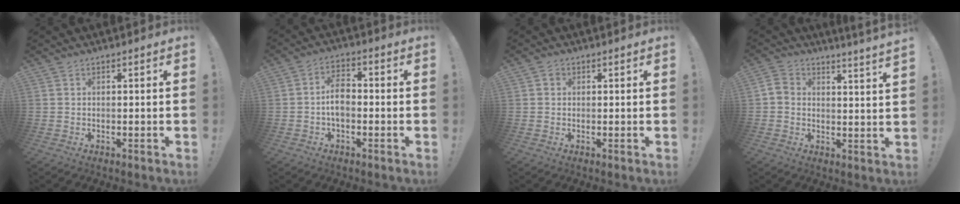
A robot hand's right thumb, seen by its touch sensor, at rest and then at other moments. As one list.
[{"total": 6.7, "force": [-1.1, 4.2, 5.2], "torque": [-0.094, 0.008, -0.021]}, {"total": 1.2, "force": [0.4, 1.1, 0.3], "torque": [-0.004, 0.003, 0.007]}, {"total": 4.4, "force": [3.3, 1.3, 2.7], "torque": [-0.050, -0.023, 0.059]}]